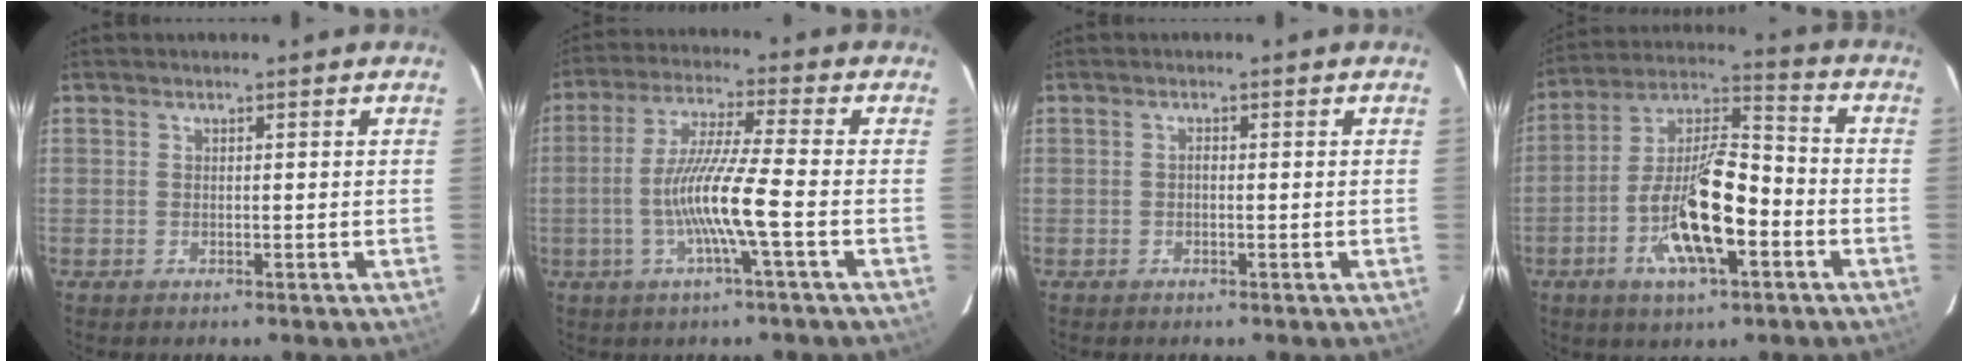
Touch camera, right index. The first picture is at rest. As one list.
[{"total": 10.7, "force": [-3.1, -0.9, 10.2], "torque": [-0.202, -0.003, -0.059]}, {"total": 0.5, "force": [-0.2, 0.3, 0.4], "torque": [-0.005, 0.004, -0.006]}, {"total": 16.4, "force": [-5.9, 5.4, 14.3], "torque": [-0.279, 0.001, -0.110]}]